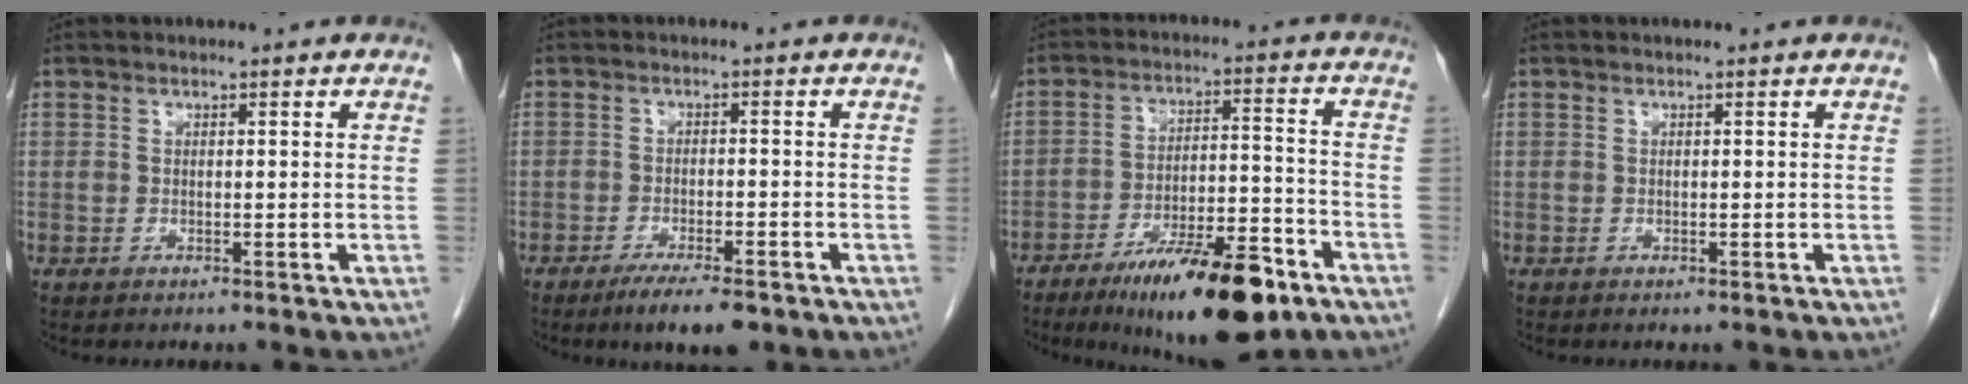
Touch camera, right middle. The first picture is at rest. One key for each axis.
{"total": 6.1, "fx": -4.2, "fy": 1.1, "fz": 4.2, "tx": -0.068, "ty": -0.010, "tz": -0.064}
{"total": 16.0, "fx": -10.2, "fy": 3.5, "fz": 11.8, "tx": -0.171, "ty": -0.006, "tz": -0.164}
{"total": 0.0}